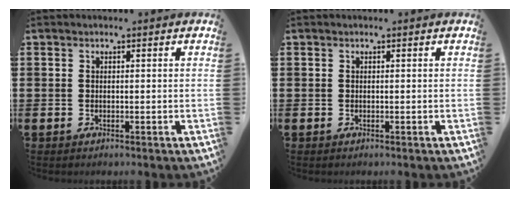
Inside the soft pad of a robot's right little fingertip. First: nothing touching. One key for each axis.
{"total": 0.0}